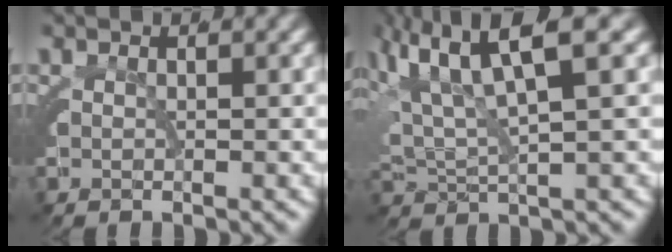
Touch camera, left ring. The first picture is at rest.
{"total": 7.4, "force": [2.9, 4.4, 5.2], "torque": [-0.112, 0.007, 0.043]}